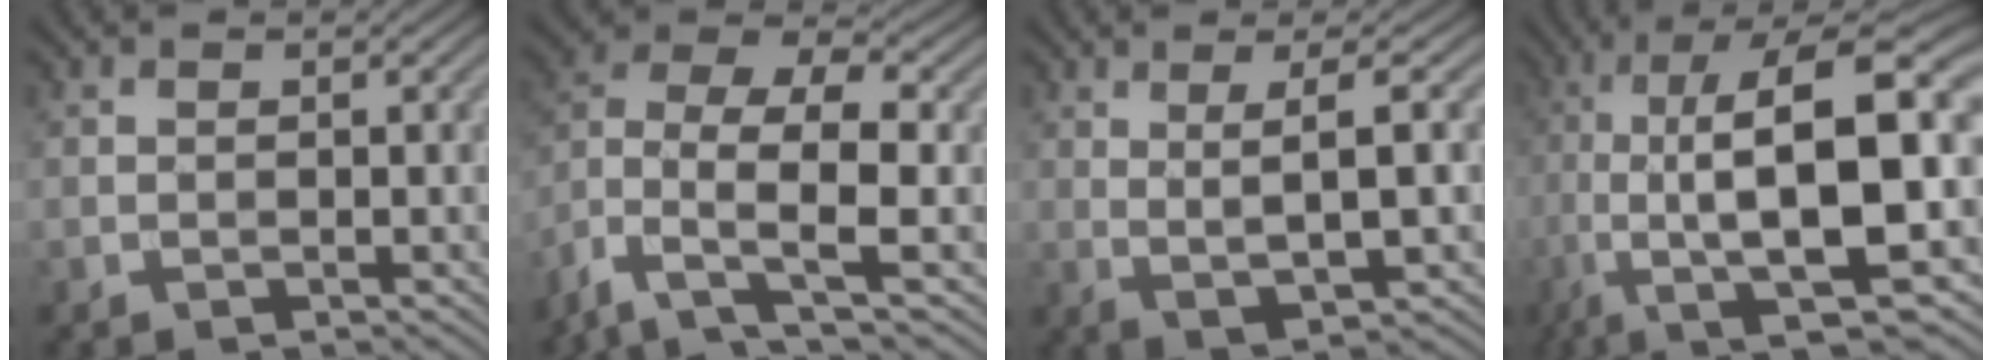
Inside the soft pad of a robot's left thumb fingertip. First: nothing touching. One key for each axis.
{"total": 9.6, "fx": -2.9, "fy": 5.1, "fz": 7.6, "tx": -0.155, "ty": -0.002, "tz": -0.074}
{"total": 5.3, "fx": 0.9, "fy": 0.8, "fz": 5.2, "tx": -0.103, "ty": 0.004, "tz": 0.020}
{"total": 18.5, "fx": -0.5, "fy": 7.0, "fz": 17.1, "tx": -0.314, "ty": 0.001, "tz": -0.003}